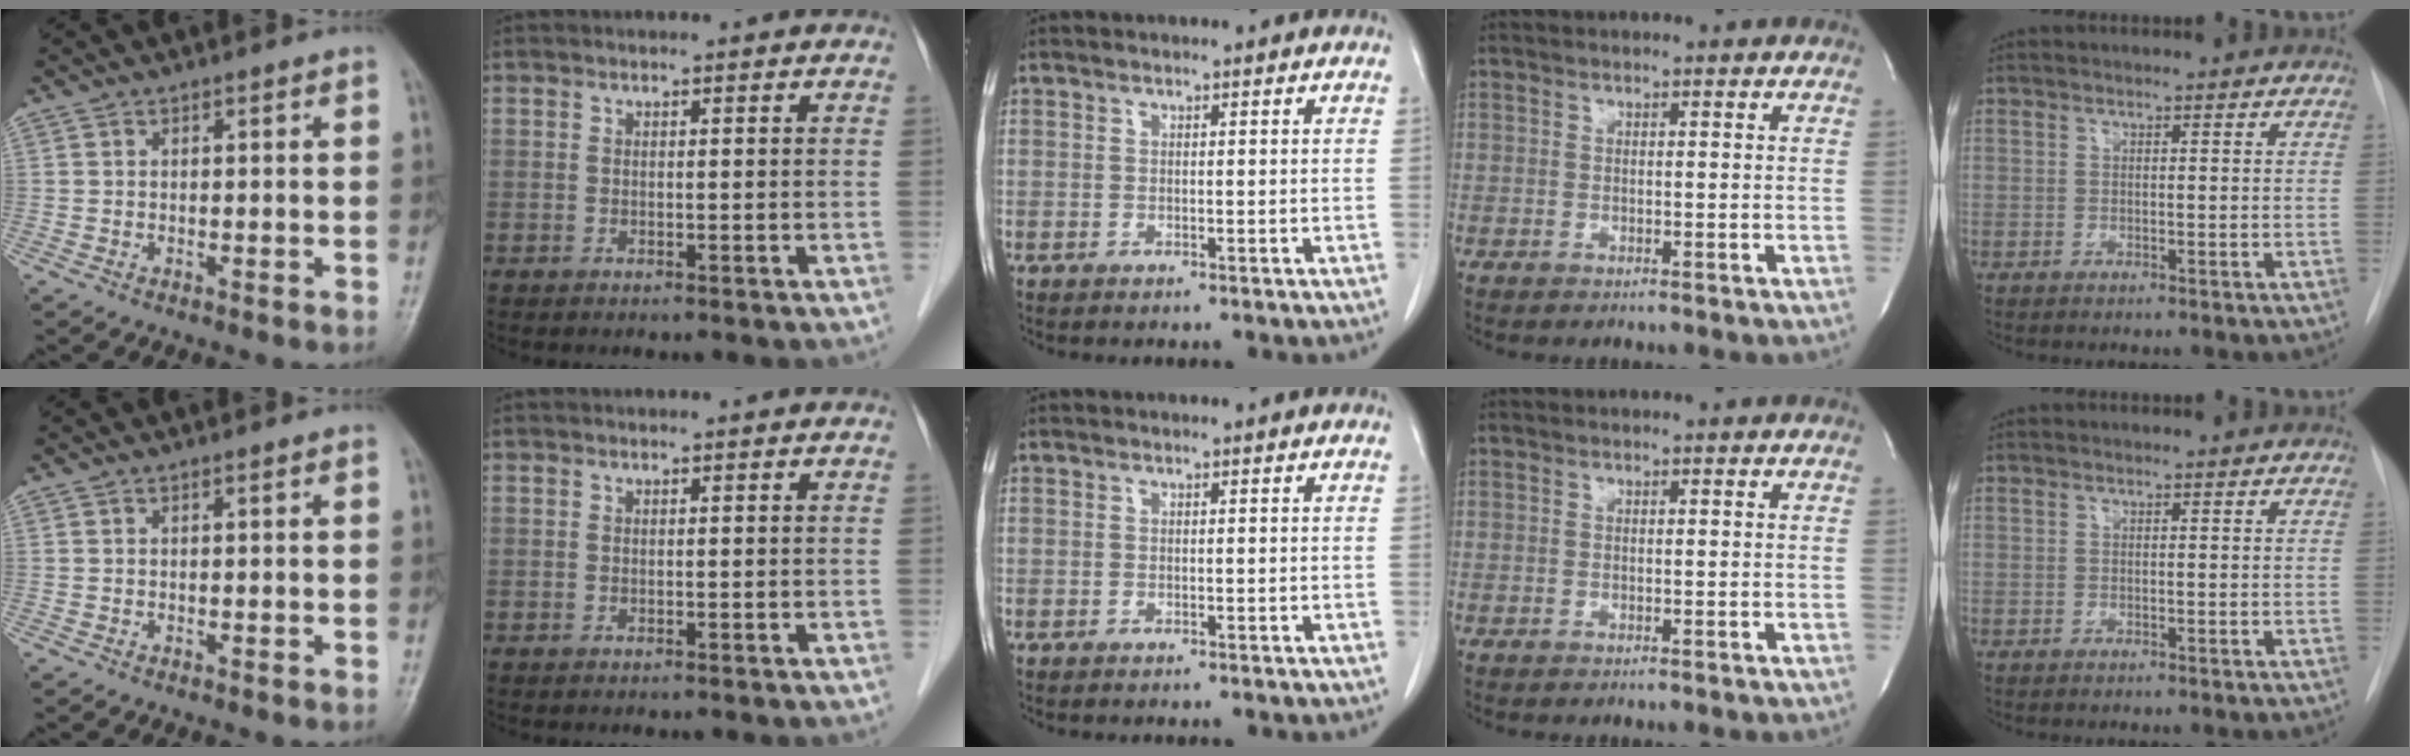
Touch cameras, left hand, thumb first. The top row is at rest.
{}